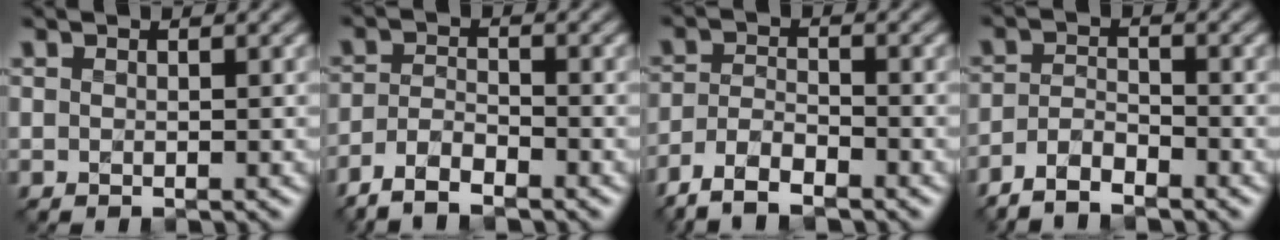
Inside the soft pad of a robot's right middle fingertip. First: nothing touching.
{"total": 3.8, "force": [-3.1, 1.1, 2.0], "torque": [-0.041, -0.003, -0.067]}
{"total": 4.6, "force": [-3.6, 1.5, 2.4], "torque": [-0.046, -0.004, -0.076]}
{"total": 3.4, "force": [-2.9, 0.9, 1.6], "torque": [-0.035, -0.002, -0.064]}